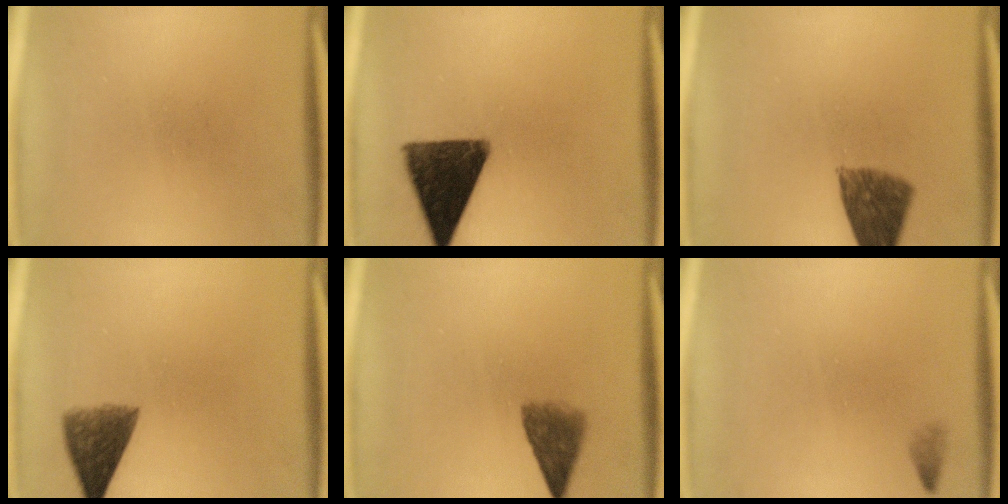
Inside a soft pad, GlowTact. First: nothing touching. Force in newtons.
{"total": 13.9}
{"total": 8.3}
{"total": 6.3}
{"total": 4.7}
{"total": 0.8}